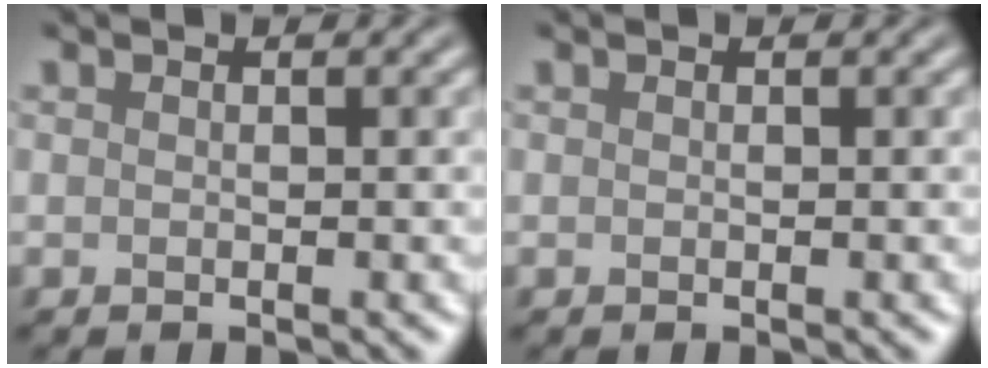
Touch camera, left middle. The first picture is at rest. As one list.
[{"total": 0.0}]